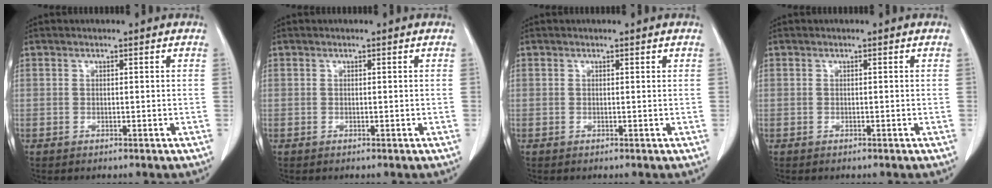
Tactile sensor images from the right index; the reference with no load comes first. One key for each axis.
{"total": 0.0}
{"total": 0.0}
{"total": 0.0}